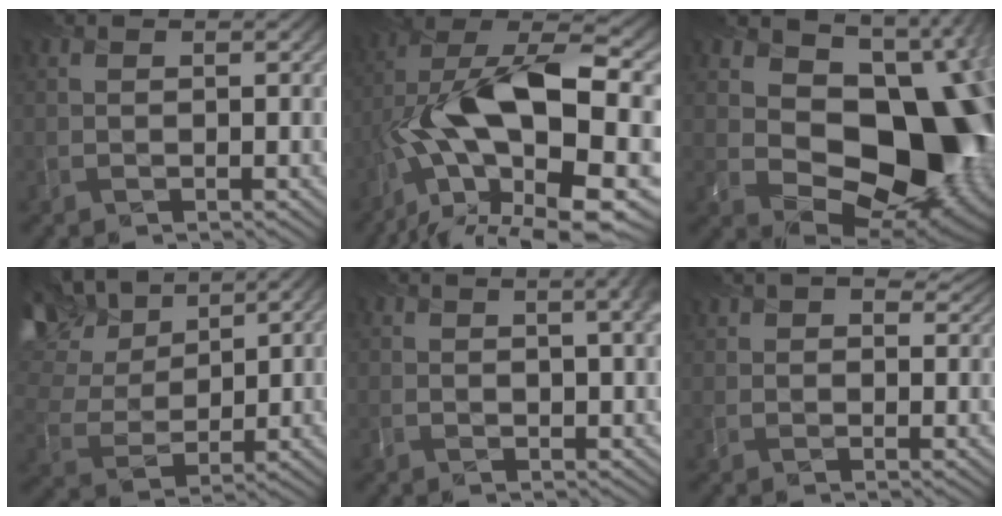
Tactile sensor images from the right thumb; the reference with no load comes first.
{"total": 19.5, "force": [-3.6, 7.6, 17.6], "torque": [-0.319, -0.002, -0.054]}
{"total": 17.2, "force": [0.9, 12.4, 11.8], "torque": [-0.124, -0.029, 0.039]}
{"total": 12.8, "force": [8.4, 6.2, 7.5], "torque": [-0.191, 0.030, 0.142]}
{"total": 5.2, "force": [2.0, 2.1, 4.3], "torque": [-0.030, 0.014, 0.013]}
{"total": 5.4, "force": [3.8, 2.4, 3.0], "torque": [-0.044, -0.004, 0.059]}